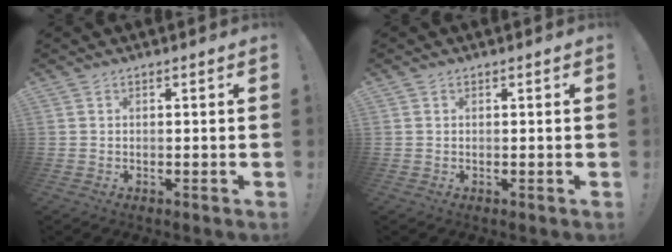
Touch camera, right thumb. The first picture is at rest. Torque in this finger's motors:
{"motor_torque": [-0.48, -0.18, 0.02, -0.05, 0.09]}